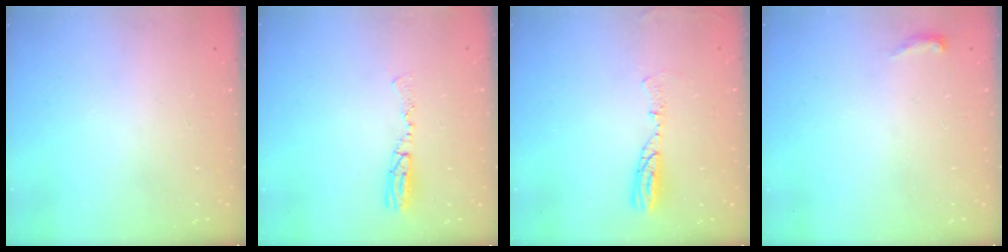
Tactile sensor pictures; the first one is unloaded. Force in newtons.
{"total": 6.9, "press": 6.7, "slide": 1.8}
{"total": 7.4, "press": 7.2, "slide": 1.5}
{"total": 6.9, "press": 2.8, "slide": 6.3}